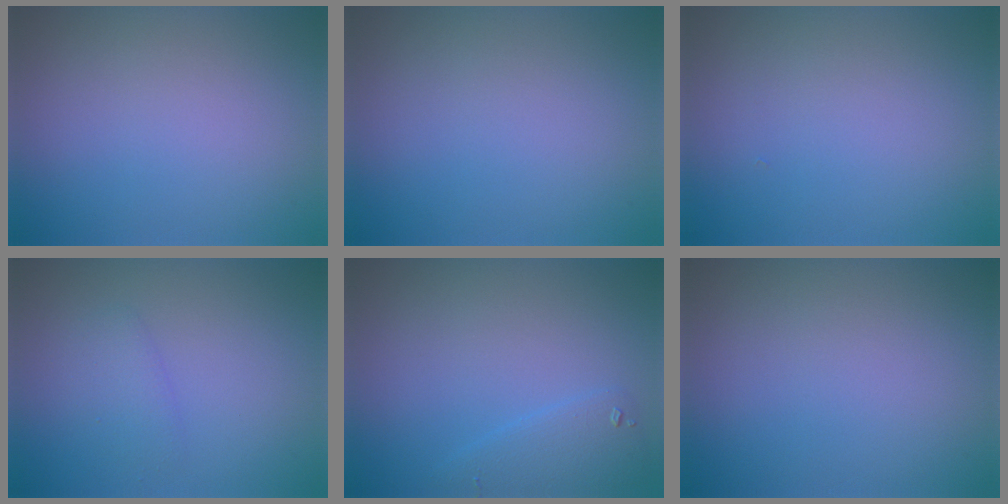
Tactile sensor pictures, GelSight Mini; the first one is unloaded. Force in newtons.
{"total": 0.0}
{"total": 0.0}
{"total": 1.5, "press": 1.5, "slide": 0.1}
{"total": 2.1, "press": 2.1, "slide": 0.2}
{"total": 0.0}